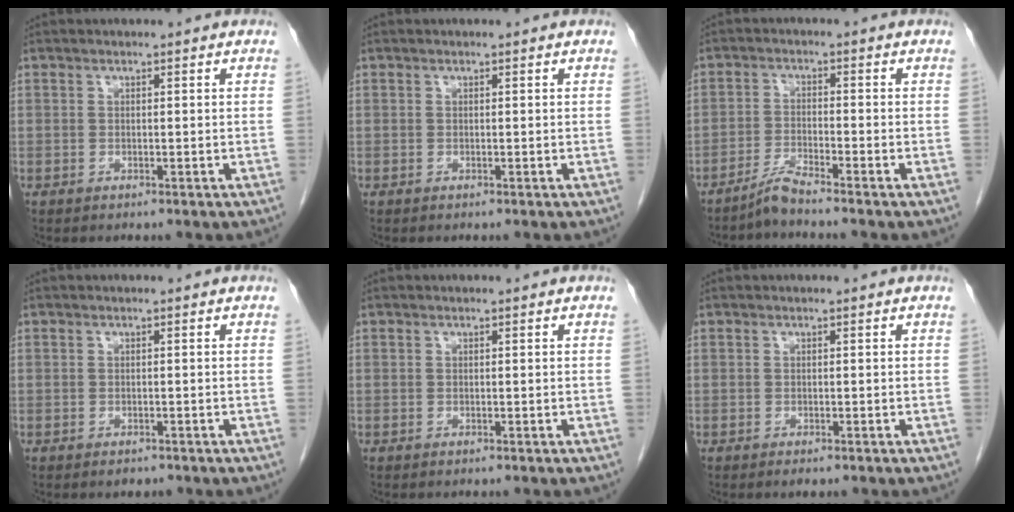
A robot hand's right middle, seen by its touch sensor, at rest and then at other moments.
{"total": 0.0}
{"total": 3.3, "force": [-3.0, -0.8, 1.1], "torque": [-0.025, -0.012, -0.063]}
{"total": 1.1, "force": [-0.8, 0.5, 0.5], "torque": [-0.009, -0.001, -0.007]}
{"total": 0.0}
{"total": 1.0, "force": [-0.7, 0.3, 0.6], "torque": [-0.006, -0.002, -0.008]}